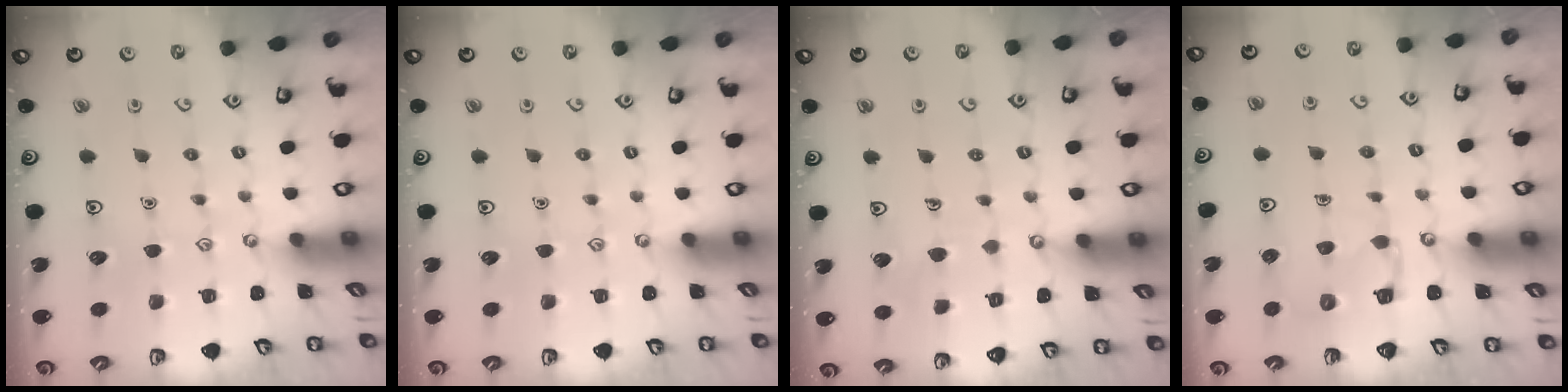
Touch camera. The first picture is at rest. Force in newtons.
{"total": 0.0}
{"total": 4.6, "press": 4.6, "slide": 0.4}
{"total": 4.3, "press": 4.3, "slide": 0.3}